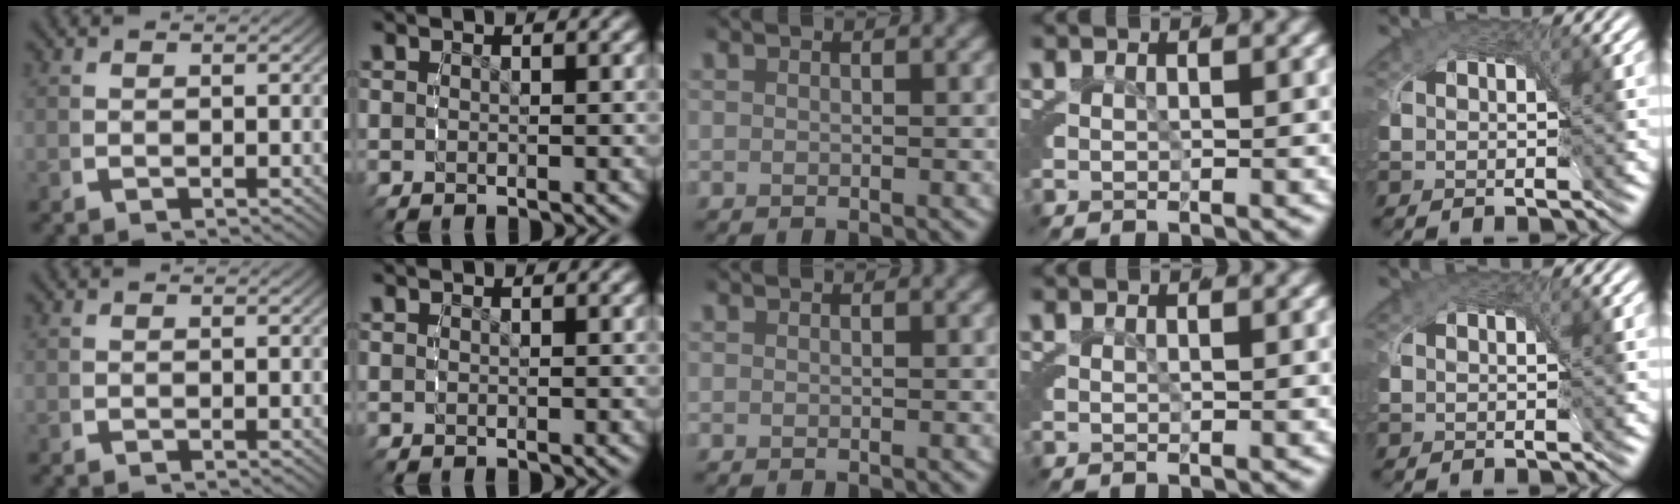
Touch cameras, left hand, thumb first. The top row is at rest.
{}